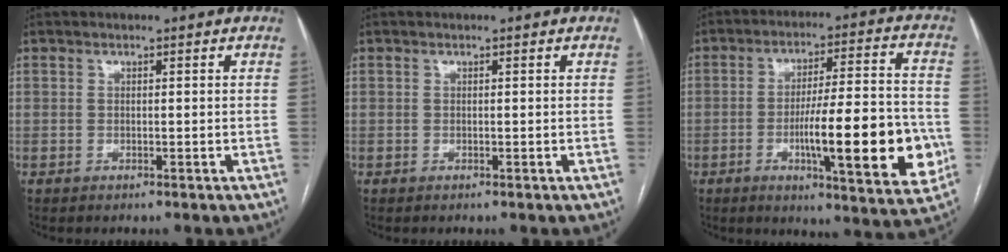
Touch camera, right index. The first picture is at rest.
{"total": 0.0}
{"total": 18.4, "force": [-4.6, 2.8, 17.6], "torque": [-0.240, 0.002, -0.060]}